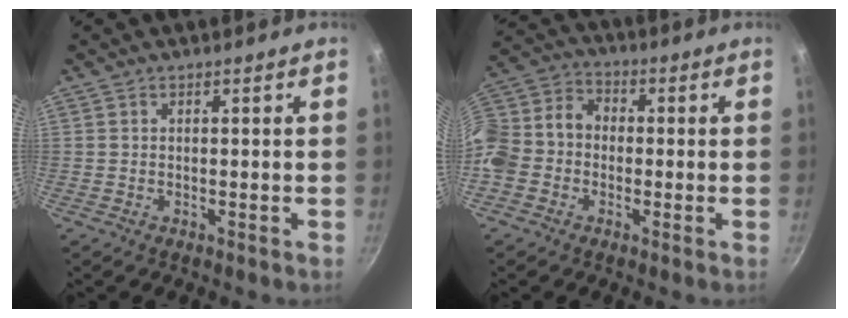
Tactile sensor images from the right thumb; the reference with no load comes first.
{"total": 13.9, "force": [-2.7, 11.5, 7.5], "torque": [-0.140, 0.050, -0.071]}